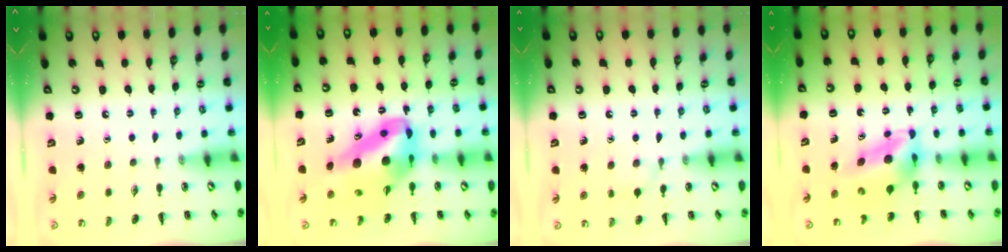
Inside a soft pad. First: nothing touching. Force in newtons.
{"total": 14.7, "press": 14.0, "slide": 4.4}
{"total": 6.4, "press": 6.1, "slide": 1.7}
{"total": 4.6, "press": 4.5, "slide": 1.1}